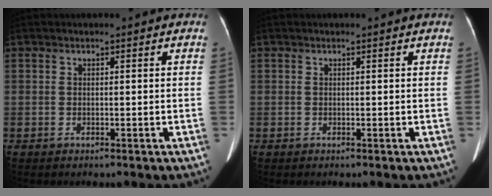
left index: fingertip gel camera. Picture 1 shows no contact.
{"total": 0.0}